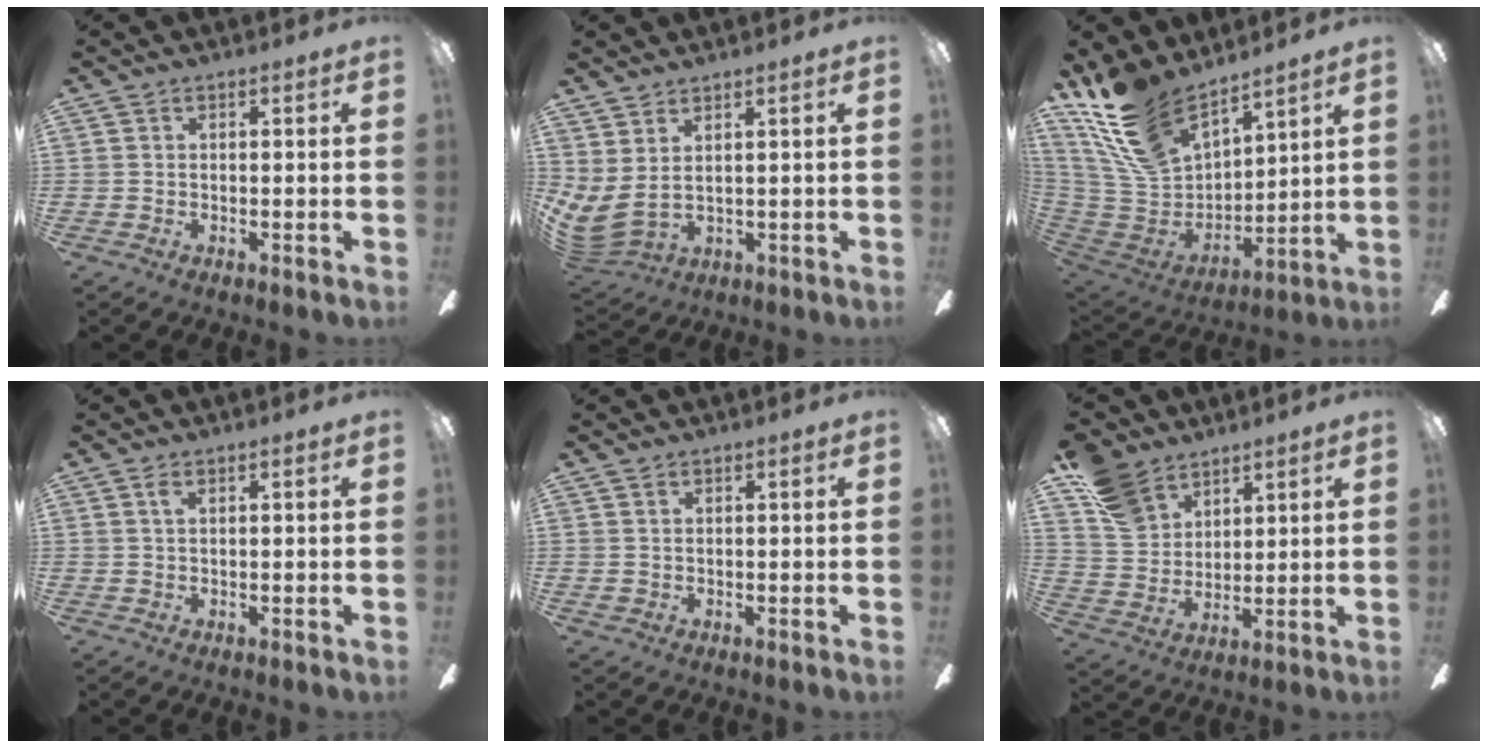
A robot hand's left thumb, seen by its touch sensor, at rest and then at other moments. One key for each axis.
{"total": 5.7, "fx": 2.8, "fy": 2.1, "fz": 4.5, "tx": -0.121, "ty": -0.034, "tz": 0.051}
{"total": 19.1, "fx": 14.1, "fy": 8.1, "fz": 10.0, "tx": -0.244, "ty": -0.081, "tz": 0.261}
{"total": 1.6, "fx": 0.6, "fy": 0.6, "fz": 1.3, "tx": -0.029, "ty": 0.005, "tz": 0.010}
{"total": 1.2, "fx": 0.6, "fy": 0.9, "fz": 0.3, "tx": -0.008, "ty": 0.004, "tz": 0.011}
{"total": 12.7, "fx": 8.8, "fy": 8.0, "fz": 4.4, "tx": -0.098, "ty": -0.033, "tz": 0.177}